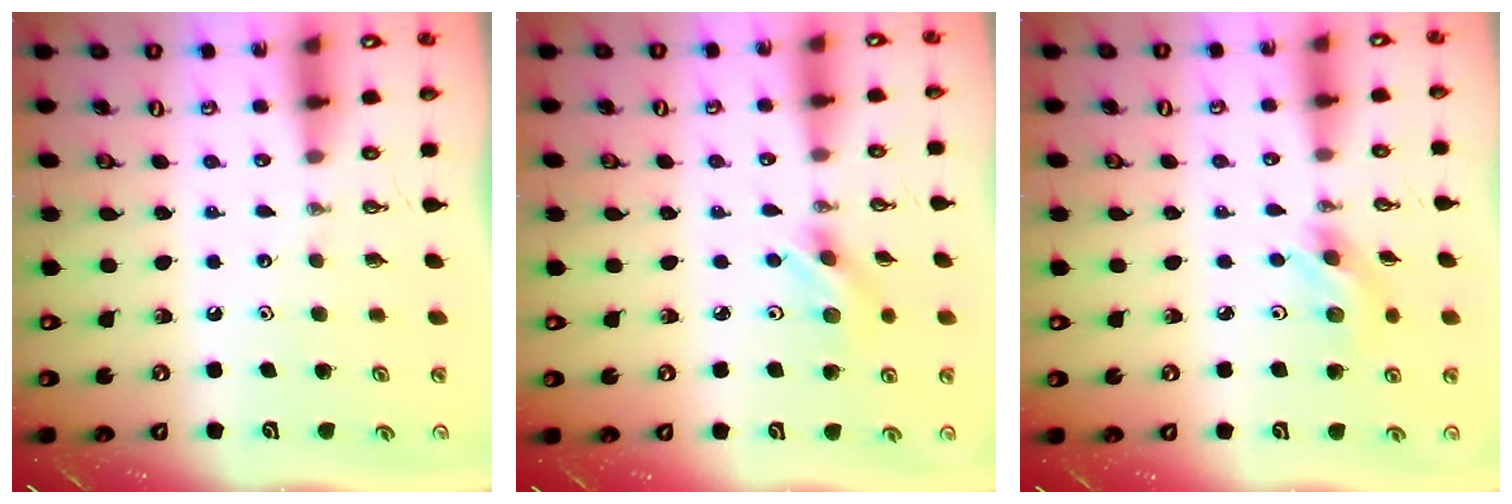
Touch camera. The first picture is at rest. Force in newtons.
{"total": 3.8, "press": 3.8, "slide": 0.3}
{"total": 4.6, "press": 4.5, "slide": 0.9}